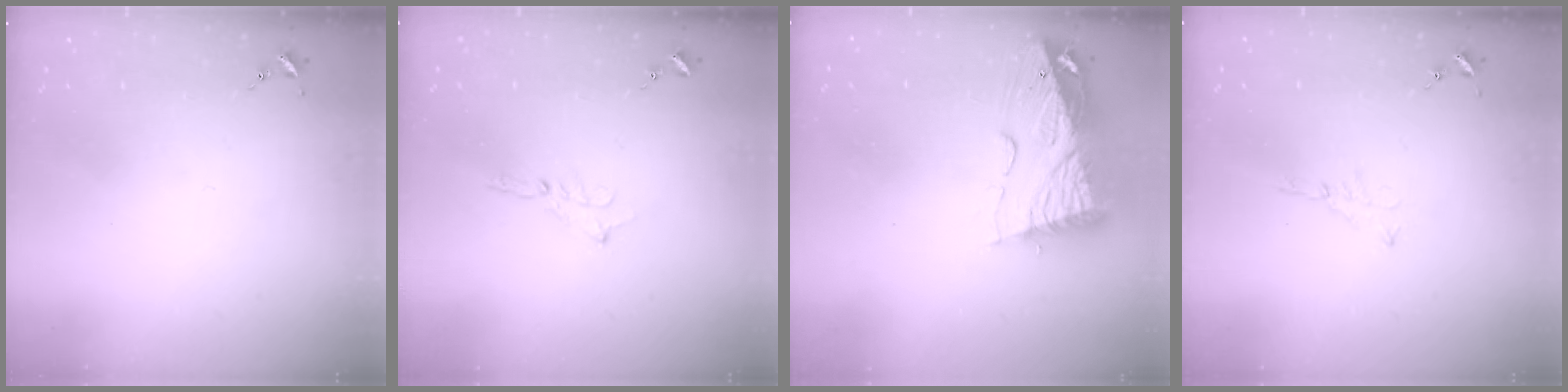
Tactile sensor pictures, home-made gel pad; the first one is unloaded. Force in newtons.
{"total": 2.3, "press": 2.3, "slide": 0.2}
{"total": 12.6, "press": 12.5, "slide": 1.4}
{"total": 3.5, "press": 3.5, "slide": 0.4}